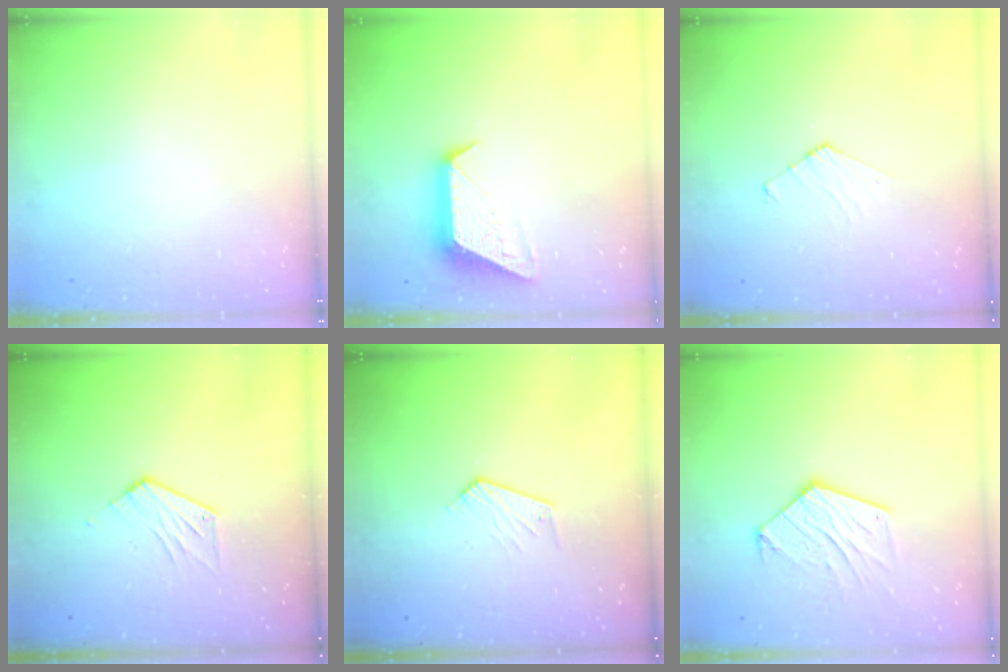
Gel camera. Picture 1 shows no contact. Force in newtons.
{"total": 10.6, "press": 10.6, "slide": 0.4}
{"total": 4.4, "press": 4.4, "slide": 0.4}
{"total": 6.8, "press": 6.8, "slide": 0.5}
{"total": 5.4, "press": 5.4, "slide": 0.4}
{"total": 13.0, "press": 13.0, "slide": 0.8}